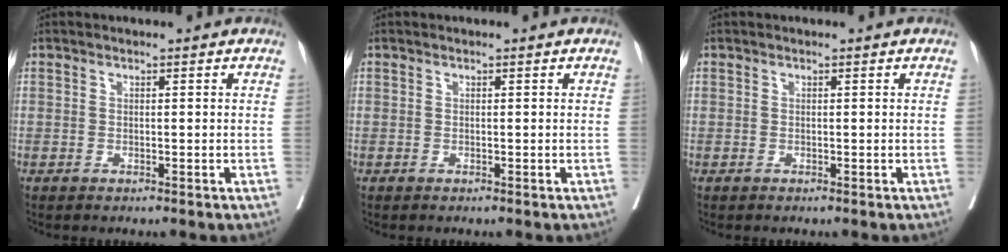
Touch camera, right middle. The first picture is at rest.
{"total": 0.0}
{"total": 0.0}